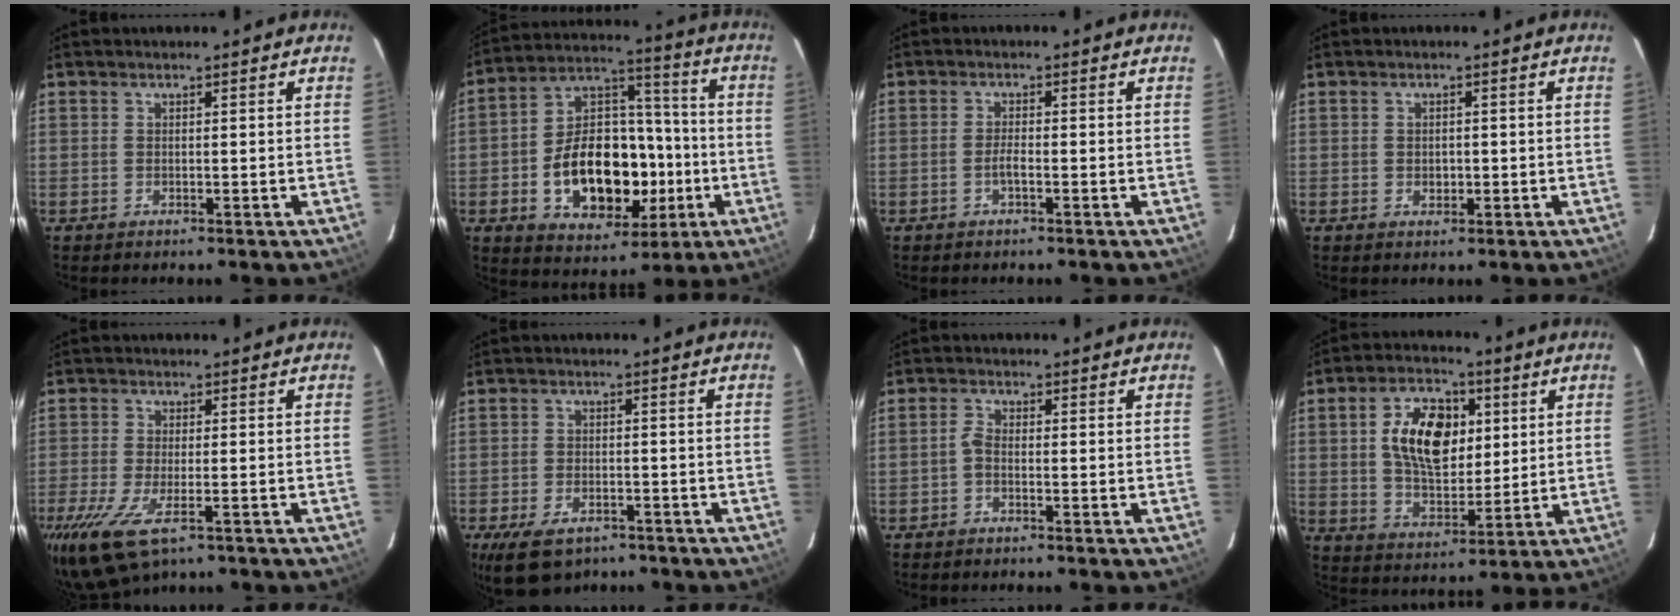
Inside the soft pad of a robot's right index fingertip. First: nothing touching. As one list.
[{"total": 20.4, "force": [-4.8, 13.2, 14.8], "torque": [-0.278, 0.040, -0.058]}, {"total": 1.7, "force": [-0.8, 0.3, 1.5], "torque": [-0.031, 0.002, -0.017]}, {"total": 1.8, "force": [-0.2, 1.6, 0.9], "torque": [-0.012, 0.002, -0.002]}, {"total": 9.8, "force": [-6.1, 3.3, 6.9], "torque": [-0.161, -0.036, -0.107]}, {"total": 9.4, "force": [-6.3, 4.9, 4.9], "torque": [-0.116, -0.014, -0.102]}, {"total": 1.4, "force": [-0.9, 0.5, 1.0], "torque": [-0.026, 0.005, -0.021]}, {"total": 13.8, "force": [3.1, 8.3, 10.5], "torque": [-0.186, 0.019, 0.060]}]